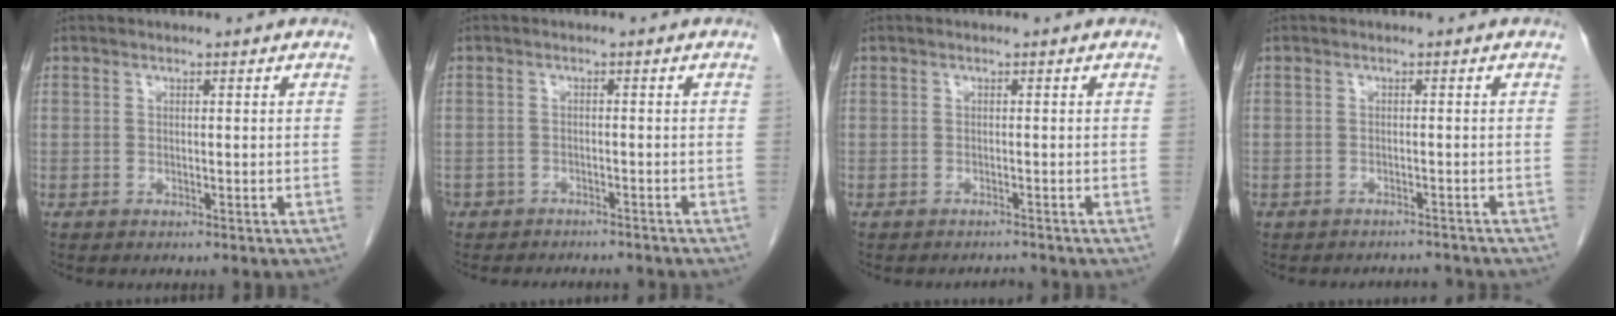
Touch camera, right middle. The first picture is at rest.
{"total": 7.4, "force": [-6.4, 3.1, 2.2], "torque": [-0.039, 0.004, -0.081]}
{"total": 0.9, "force": [-0.9, 0.0, -0.2], "torque": [-0.001, -0.006, -0.011]}
{"total": 2.9, "force": [-2.8, 0.7, -0.2], "torque": [0.006, -0.002, -0.039]}